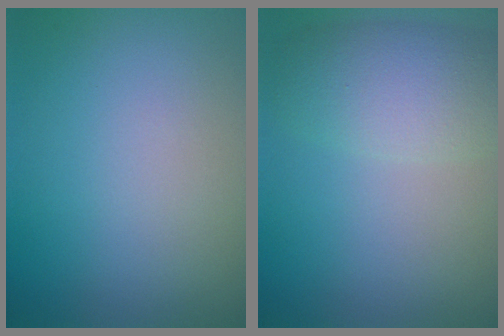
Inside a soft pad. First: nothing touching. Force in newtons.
{"total": 4.5, "press": 4.5, "slide": 0.2}